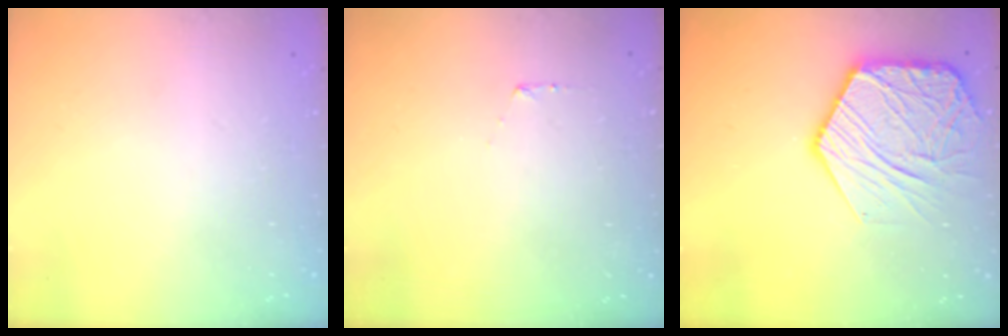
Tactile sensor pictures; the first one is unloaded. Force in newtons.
{"total": 4.2, "press": 4.1, "slide": 0.4}
{"total": 16.4, "press": 16.4, "slide": 1.4}